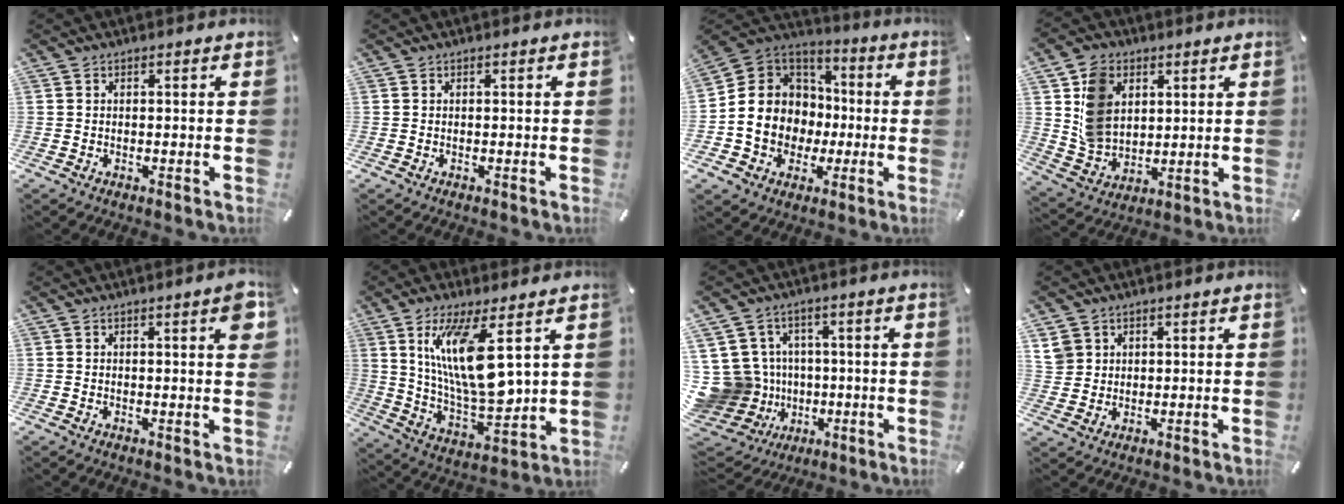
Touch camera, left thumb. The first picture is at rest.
{"total": 0.0}
{"total": 13.8, "force": [-2.2, 13.0, 4.3], "torque": [-0.098, -0.004, -0.034]}
{"total": 11.6, "force": [3.9, 9.2, 5.9], "torque": [-0.128, 0.006, 0.079]}
{"total": 4.5, "force": [1.4, 1.1, 4.1], "torque": [-0.054, -0.005, 0.020]}
{"total": 17.3, "force": [7.2, 5.5, 14.8], "torque": [-0.283, -0.037, 0.113]}
{"total": 14.8, "force": [-0.1, 14.1, 4.6], "torque": [-0.123, -0.012, 0.019]}
{"total": 4.8, "force": [2.3, 4.2, 0.6], "torque": [-0.018, 0.002, 0.044]}